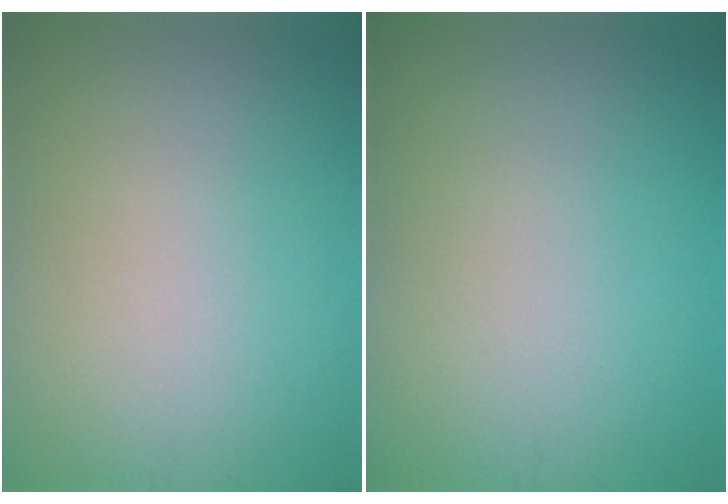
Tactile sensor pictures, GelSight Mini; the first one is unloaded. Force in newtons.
{"total": 0.0}